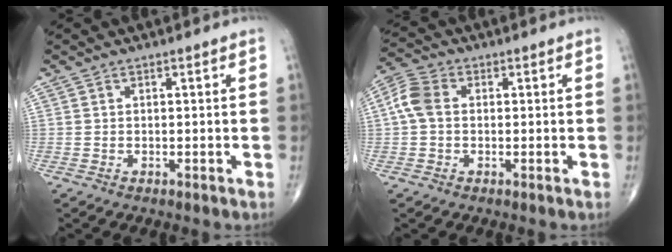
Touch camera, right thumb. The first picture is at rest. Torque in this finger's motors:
{"motor_torque": [0.01, 0.01, 0.18, -0.15, 0.00]}